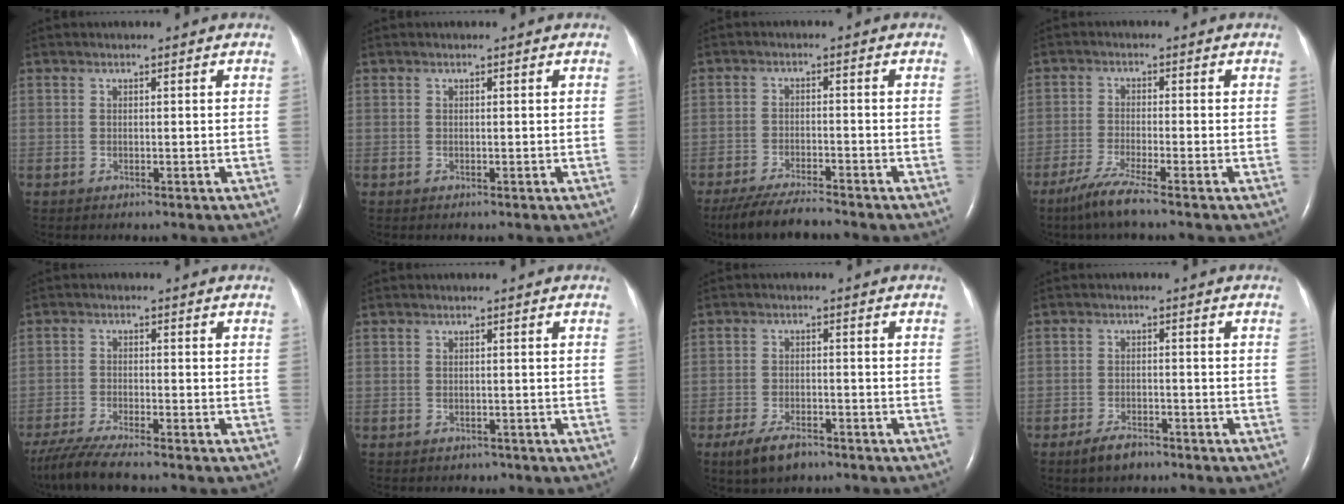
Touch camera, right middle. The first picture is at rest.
{"total": 0.0}
{"total": 7.3, "force": [-6.6, 0.4, 3.1], "torque": [-0.053, -0.021, -0.115]}
{"total": 4.8, "force": [-3.5, -0.6, 3.2], "torque": [-0.076, -0.018, -0.075]}
{"total": 6.9, "force": [-5.8, -0.1, 3.7], "torque": [-0.069, -0.025, -0.104]}
{"total": 1.3, "force": [-1.1, 0.7, 0.0], "torque": [-0.006, 0.000, -0.014]}
{"total": 5.3, "force": [-3.7, 2.0, 3.1], "torque": [-0.071, -0.007, -0.061]}
{"total": 3.6, "force": [-2.8, 1.3, 1.9], "torque": [-0.047, -0.005, -0.045]}